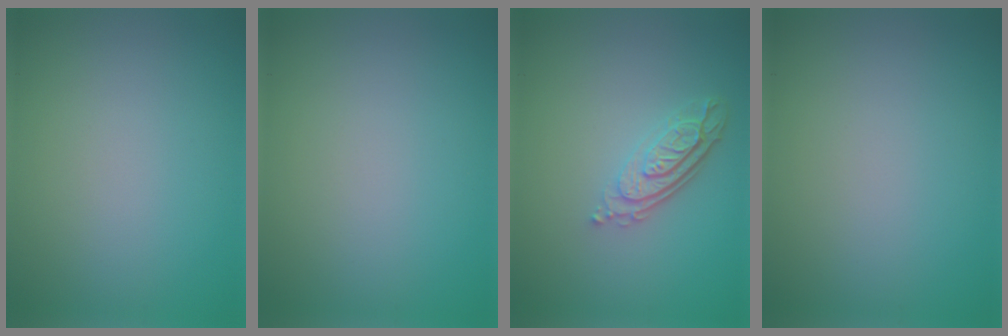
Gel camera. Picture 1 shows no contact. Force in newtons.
{"total": 0.0}
{"total": 3.8, "press": 2.7, "slide": 2.6}
{"total": 0.0}